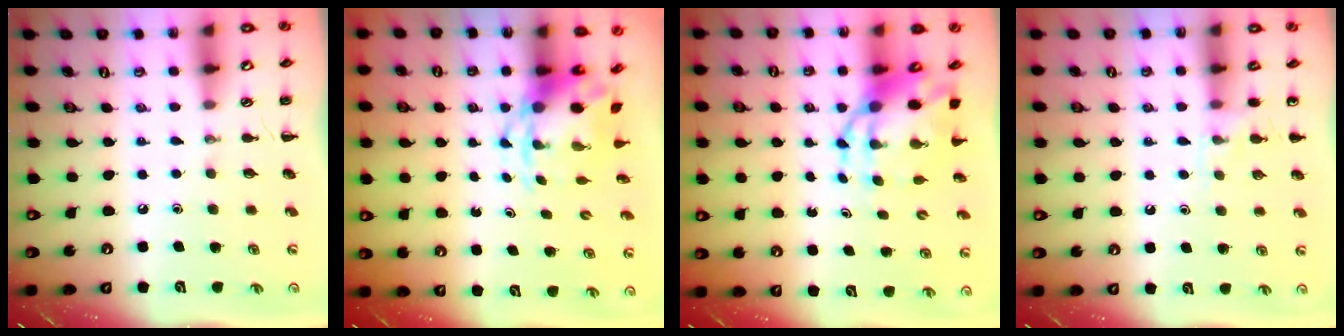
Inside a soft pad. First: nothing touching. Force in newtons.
{"total": 3.7, "press": 3.6, "slide": 0.9}
{"total": 7.8, "press": 7.5, "slide": 2.0}
{"total": 5.9, "press": 5.5, "slide": 2.1}